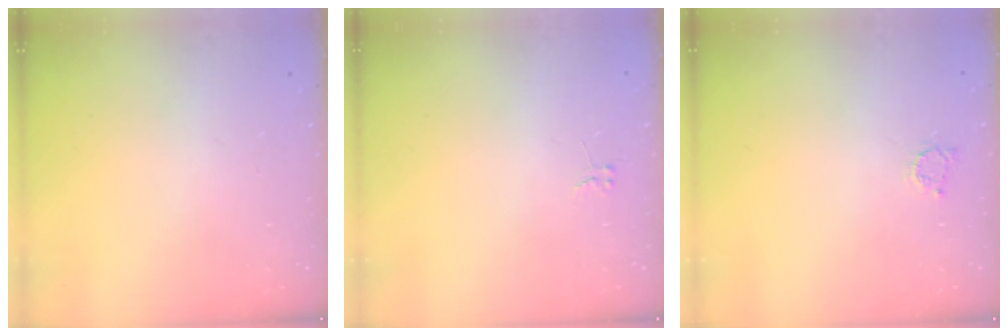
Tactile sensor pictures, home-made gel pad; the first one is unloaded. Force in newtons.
{"total": 2.6, "press": 2.6, "slide": 0.3}
{"total": 2.4, "press": 2.4, "slide": 0.3}